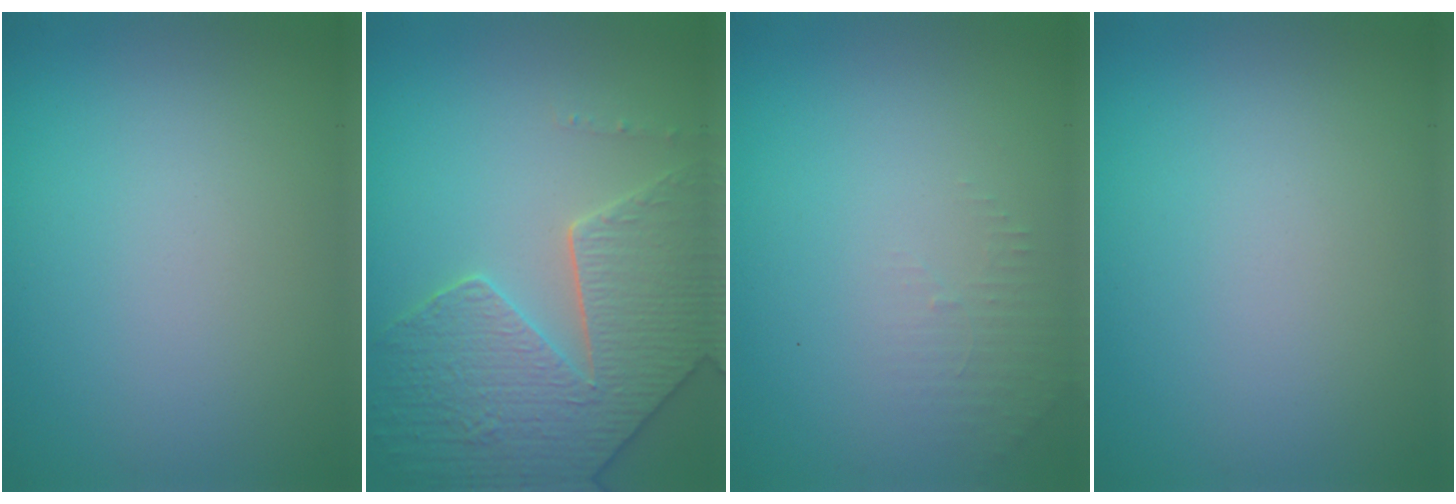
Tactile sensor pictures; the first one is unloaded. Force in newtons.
{"total": 6.4, "press": 5.5, "slide": 3.2}
{"total": 1.3, "press": 1.2, "slide": 0.3}
{"total": 0.0}